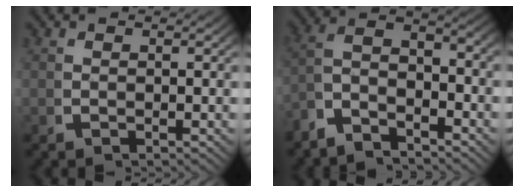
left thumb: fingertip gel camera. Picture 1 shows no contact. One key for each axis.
{"total": 7.9, "fx": -1.0, "fy": 5.6, "fz": 5.5, "tx": -0.091, "ty": -0.002, "tz": -0.037}